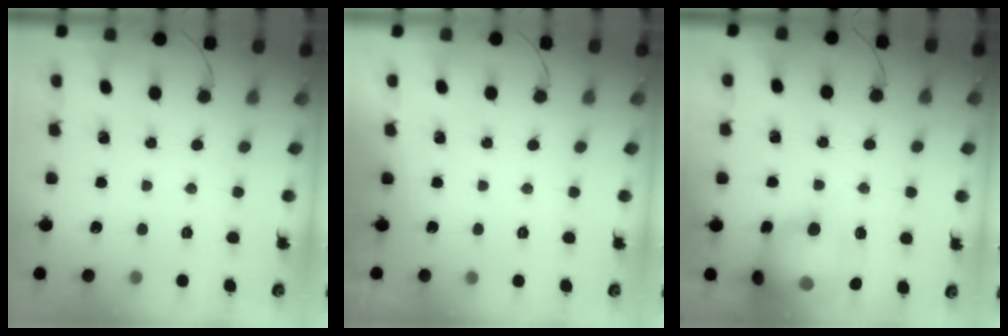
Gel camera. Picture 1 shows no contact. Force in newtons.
{"total": 0.0}
{"total": 16.5, "press": 16.2, "slide": 3.3}